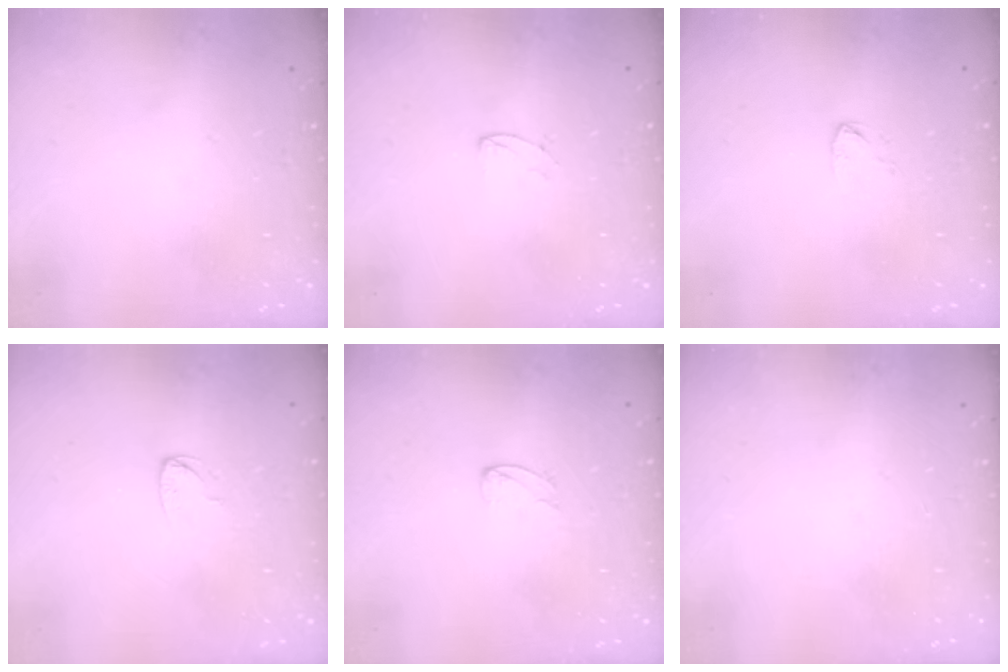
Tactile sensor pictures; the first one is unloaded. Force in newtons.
{"total": 3.8, "press": 3.8, "slide": 0.4}
{"total": 2.6, "press": 2.6, "slide": 0.1}
{"total": 2.6, "press": 2.6, "slide": 0.3}
{"total": 2.0, "press": 2.0, "slide": 0.2}
{"total": 0.0}